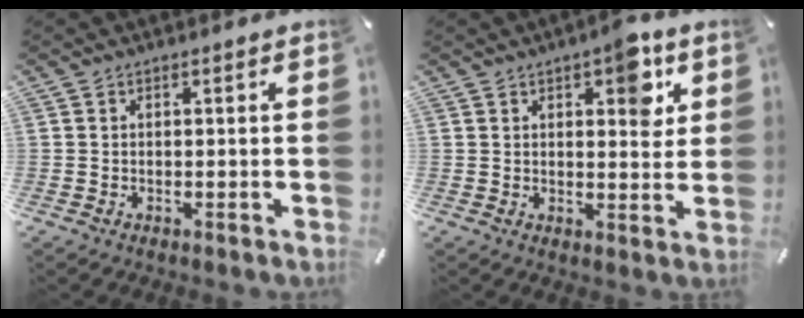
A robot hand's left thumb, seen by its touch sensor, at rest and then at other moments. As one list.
[{"total": 8.3, "force": [4.0, 3.9, 6.1], "torque": [-0.063, -0.023, 0.060]}]